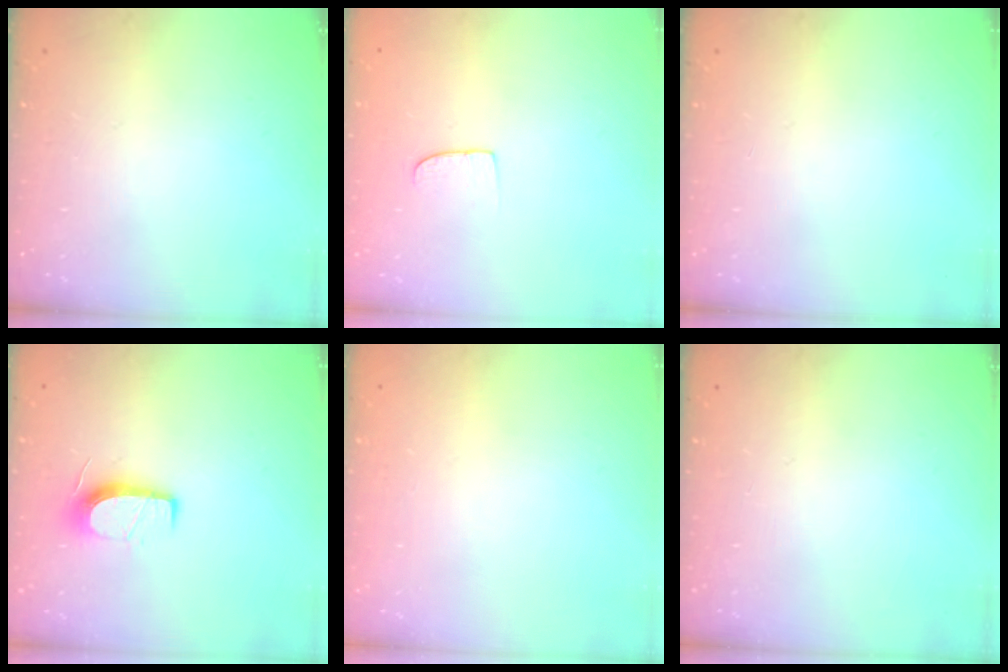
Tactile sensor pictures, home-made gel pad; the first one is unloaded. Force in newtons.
{"total": 5.6, "press": 5.5, "slide": 0.5}
{"total": 0.0}
{"total": 8.0, "press": 7.9, "slide": 1.0}
{"total": 0.0}
{"total": 0.0}